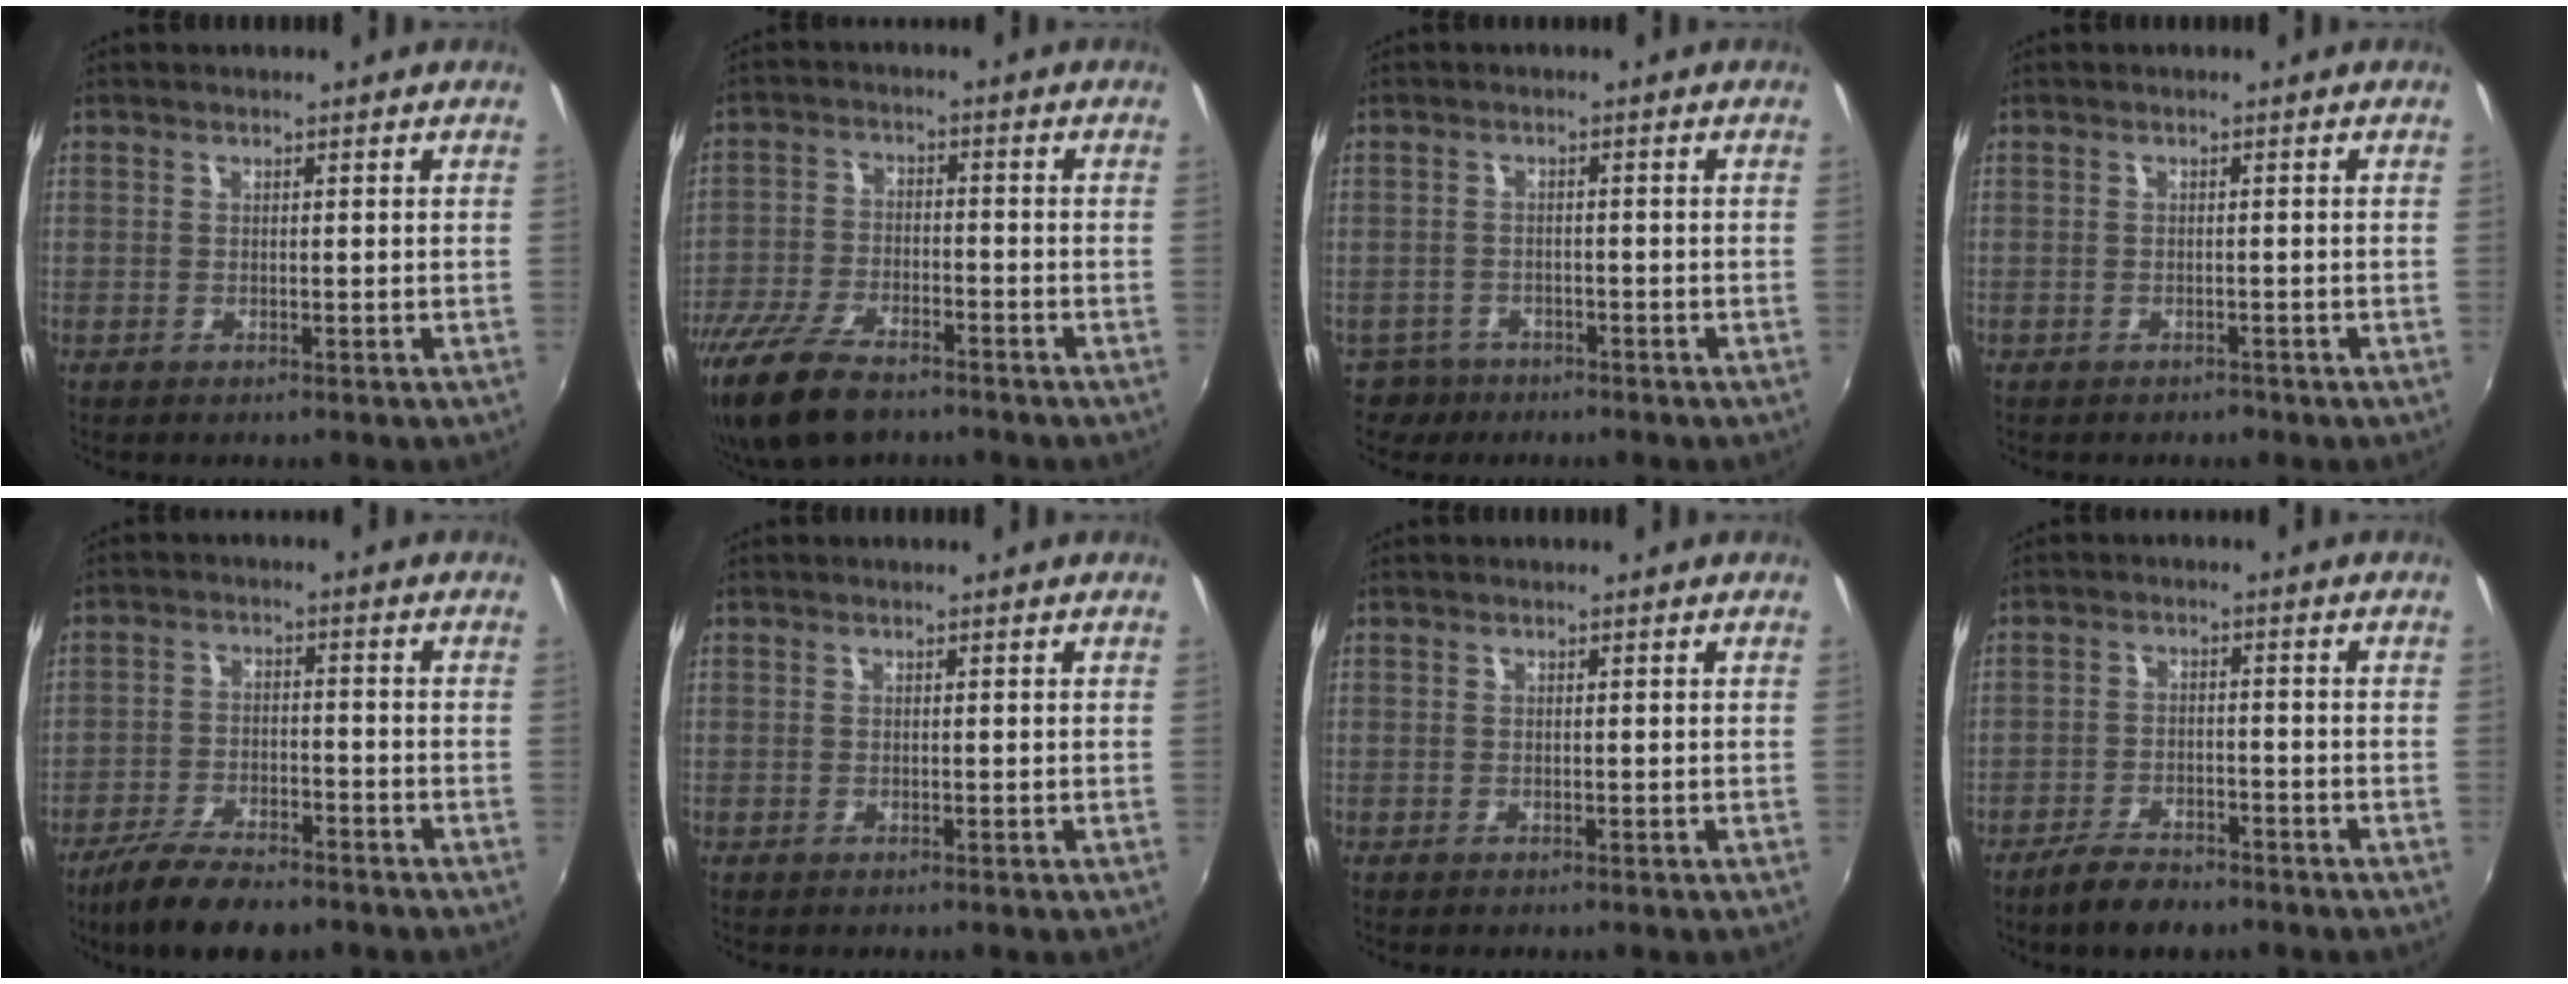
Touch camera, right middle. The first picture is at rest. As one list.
[{"total": 13.3, "force": [-10.0, 5.1, 7.2], "torque": [-0.173, -0.036, -0.189]}, {"total": 3.9, "force": [-2.8, 2.8, 0.2], "torque": [-0.019, 0.001, -0.050]}, {"total": 1.5, "force": [-1.2, 0.9, 0.3], "torque": [-0.009, -0.004, -0.015]}, {"total": 11.2, "force": [-8.9, 3.4, 6.0], "torque": [-0.136, -0.025, -0.155]}, {"total": 0.0}, {"total": 0.0}, {"total": 6.5, "force": [-5.3, 2.3, 3.1], "torque": [-0.083, -0.007, -0.091]}]